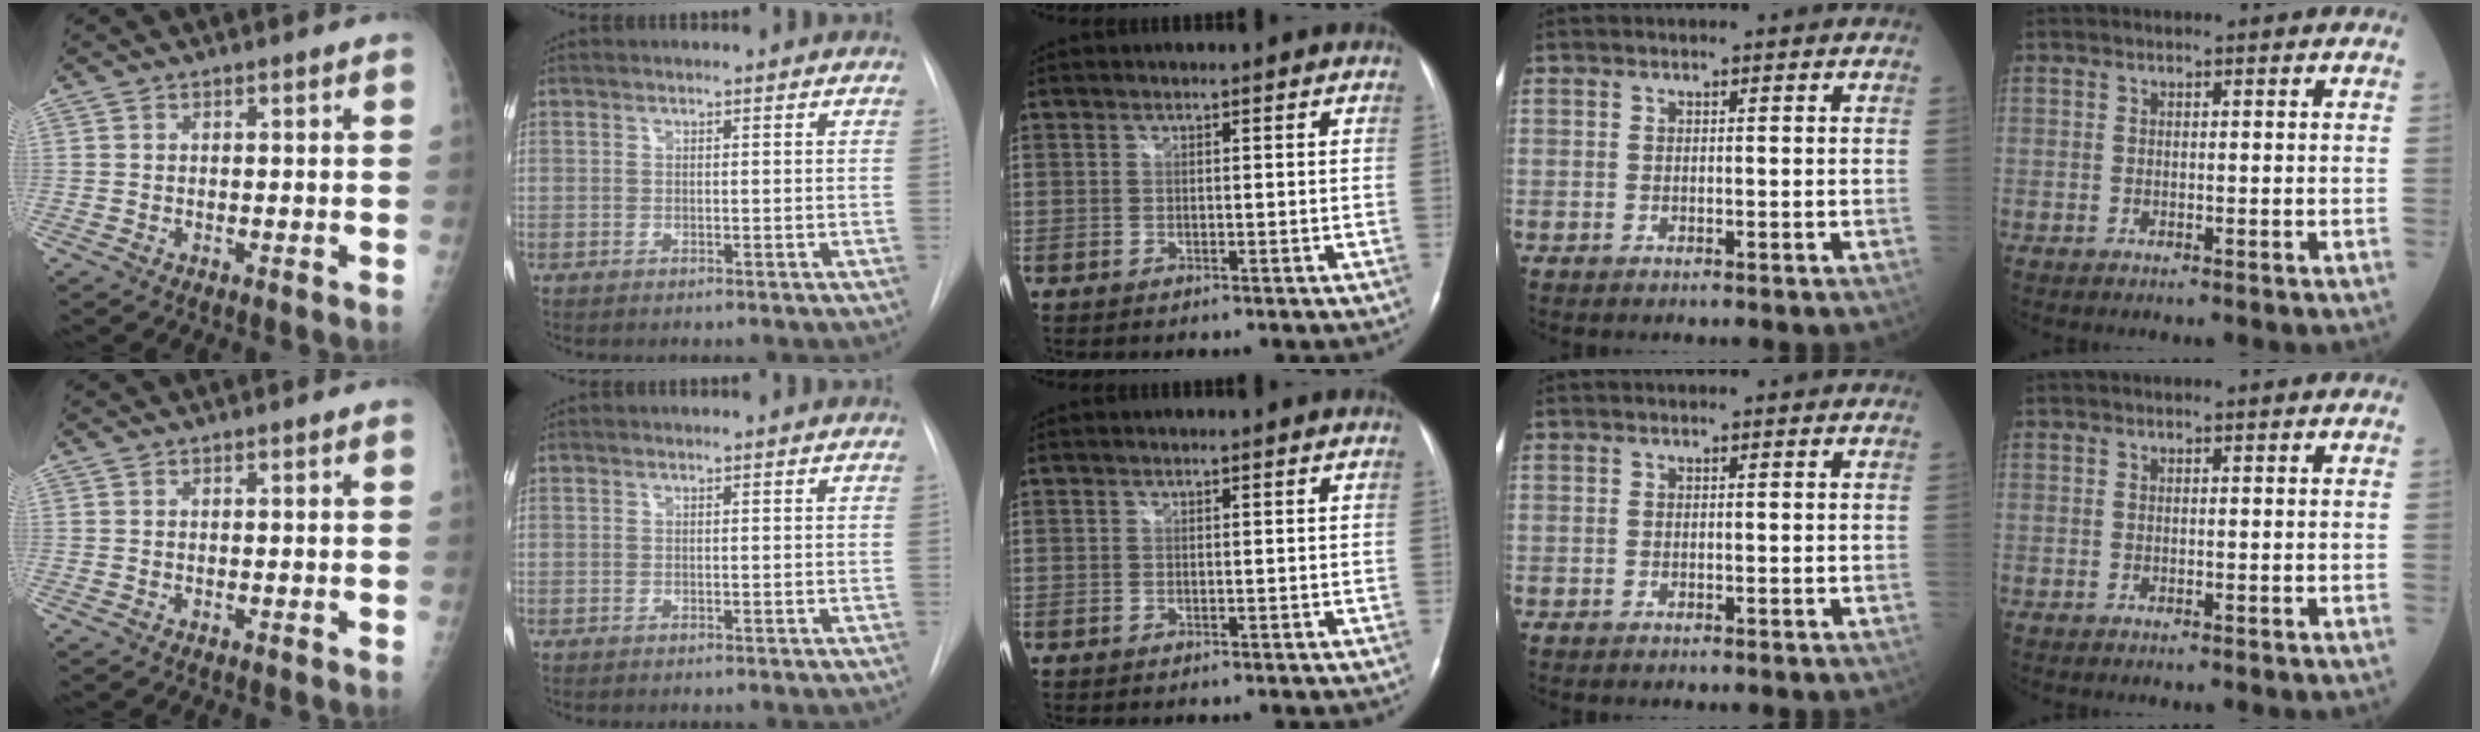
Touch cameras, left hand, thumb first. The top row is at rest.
{}